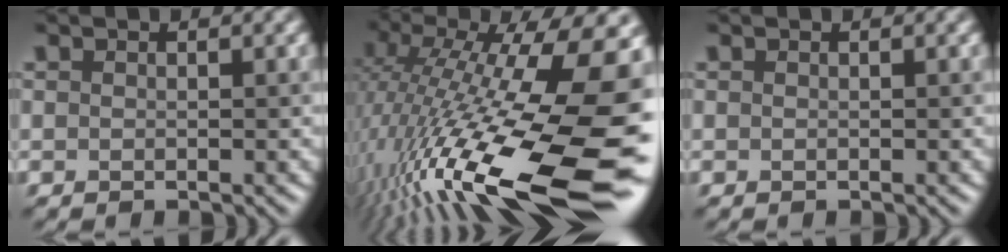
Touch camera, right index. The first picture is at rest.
{"total": 20.5, "force": [-3.8, 6.2, 19.1], "torque": [-0.332, -0.002, -0.072]}
{"total": 0.0}